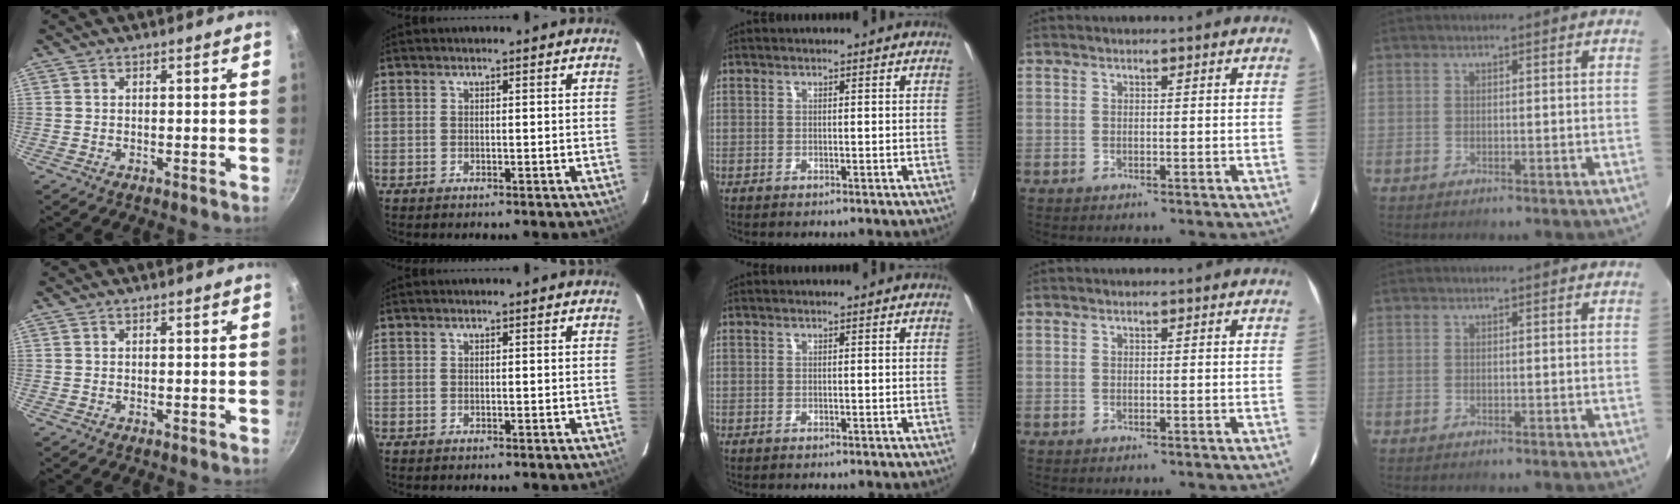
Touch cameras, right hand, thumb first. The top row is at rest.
{}